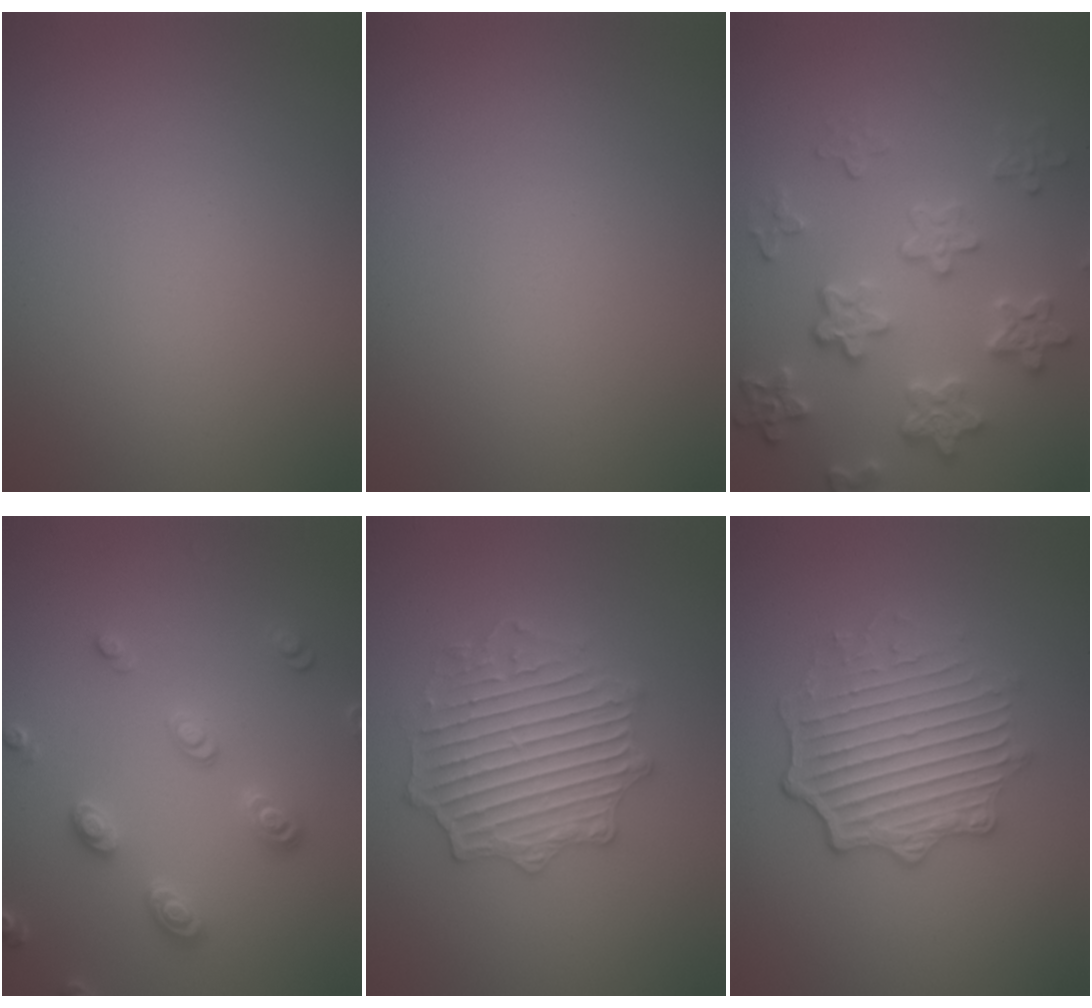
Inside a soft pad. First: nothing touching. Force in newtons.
{"total": 0.0}
{"total": 5.9, "press": 4.4, "slide": 3.9}
{"total": 2.9, "press": 2.8, "slide": 0.4}
{"total": 4.4, "press": 4.4, "slide": 0.7}
{"total": 5.2, "press": 4.3, "slide": 2.9}